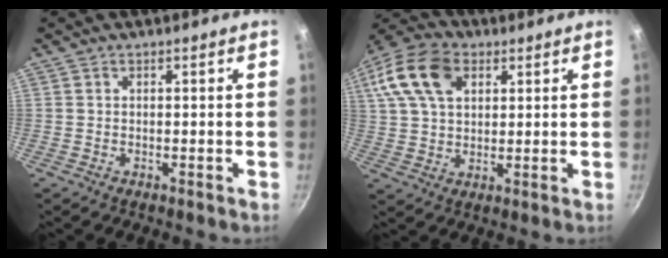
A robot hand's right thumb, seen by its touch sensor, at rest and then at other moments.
{"total": 16.3, "force": [6.0, 10.8, 10.6], "torque": [-0.205, 0.017, 0.101]}